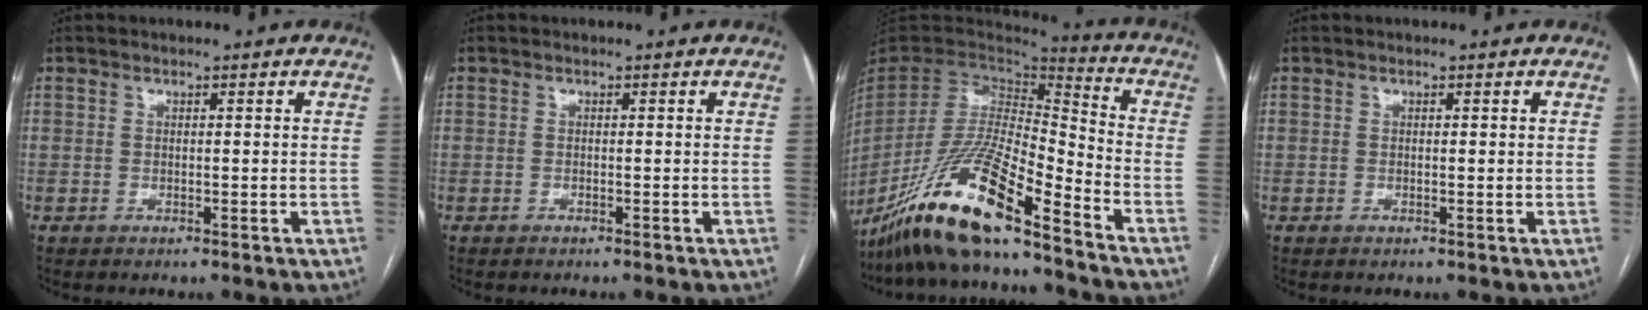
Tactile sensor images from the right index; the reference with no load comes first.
{"total": 0.0}
{"total": 19.4, "force": [-14.4, 1.7, 12.8], "torque": [-0.272, -0.033, -0.274]}
{"total": 0.0}